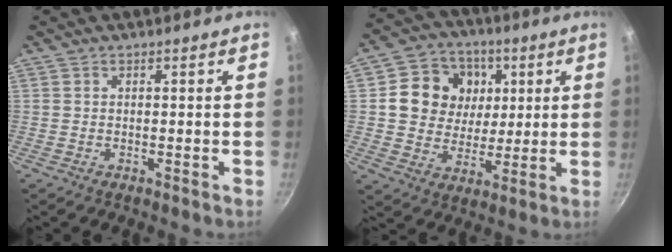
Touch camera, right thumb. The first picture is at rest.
{"total": 13.7, "force": [3.5, 11.8, 6.0], "torque": [-0.070, -0.008, 0.054]}